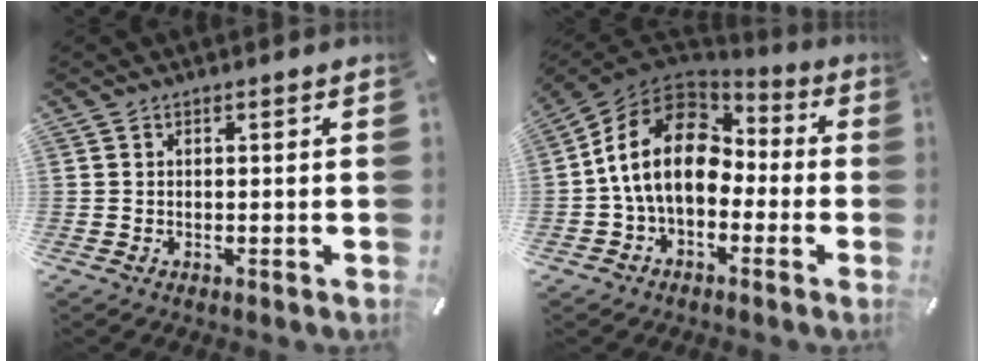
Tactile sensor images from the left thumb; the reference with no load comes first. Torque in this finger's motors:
{"motor_torque": [2.36, 2.65, 2.33, 0.01, 0.61]}